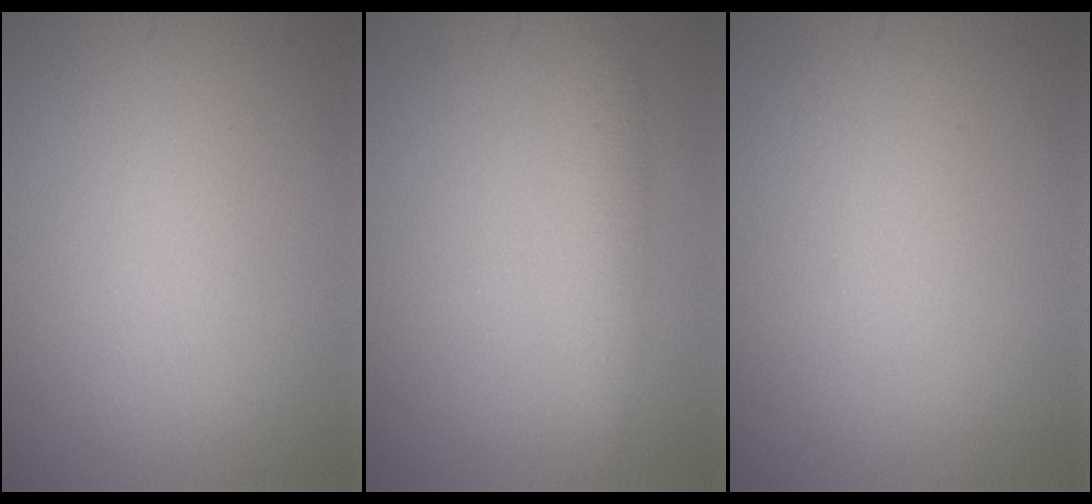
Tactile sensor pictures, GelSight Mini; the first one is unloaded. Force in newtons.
{"total": 2.2, "press": 2.2, "slide": 0.2}
{"total": 0.0}